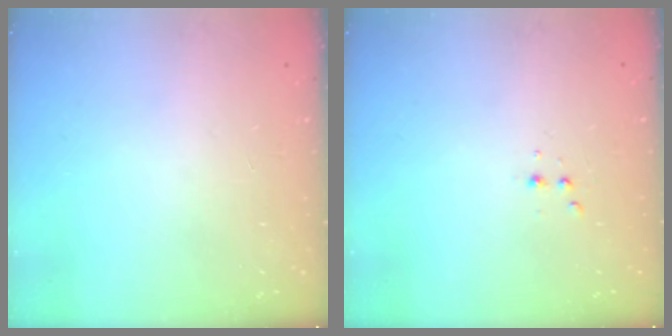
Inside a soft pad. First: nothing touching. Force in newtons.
{"total": 2.5, "press": 2.4, "slide": 0.5}